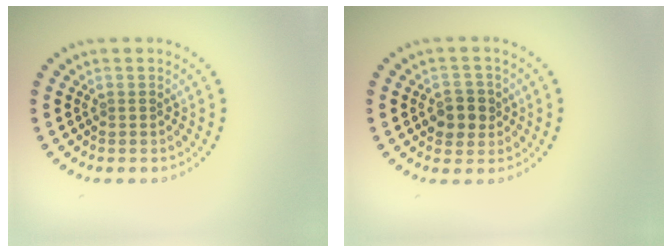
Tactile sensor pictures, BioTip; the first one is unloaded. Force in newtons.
{"total": 2.8, "press": 2.7, "slide": 0.7}